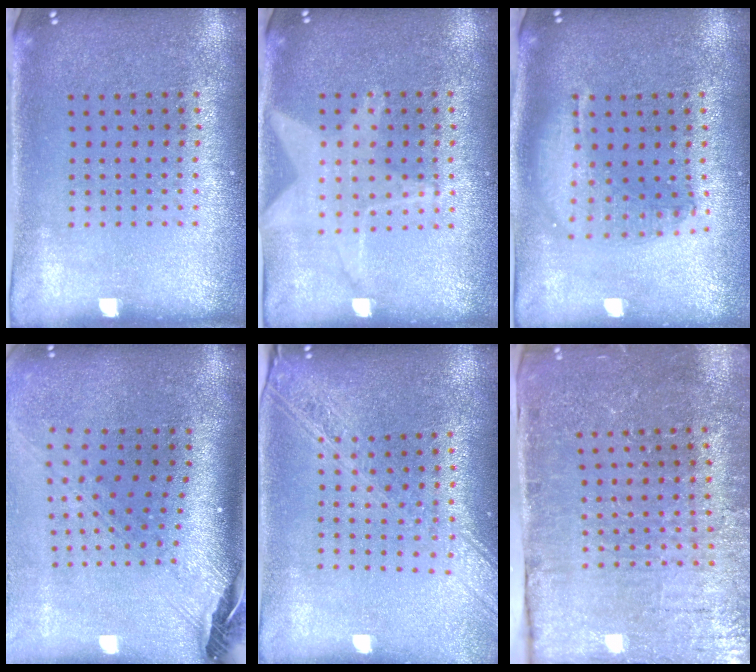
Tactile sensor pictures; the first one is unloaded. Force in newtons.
{"total": 1.3, "press": 1.2, "slide": 0.3}
{"total": 1.6, "press": 1.4, "slide": 0.7}
{"total": 3.1, "press": 2.2, "slide": 2.2}
{"total": 2.2, "press": 1.9, "slide": 1.2}
{"total": 3.9, "press": 3.9, "slide": 0.4}